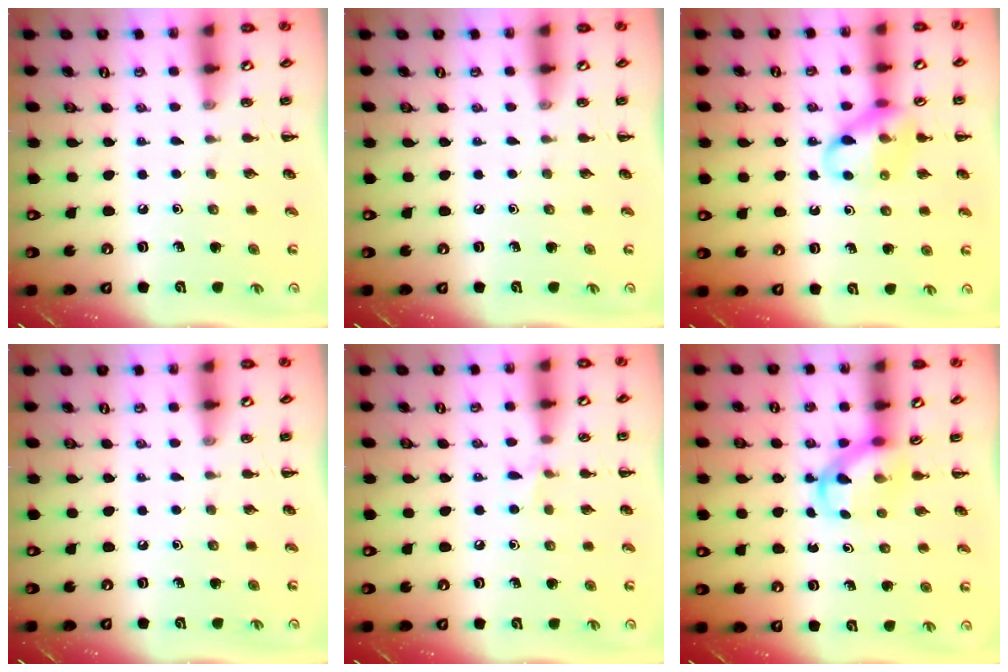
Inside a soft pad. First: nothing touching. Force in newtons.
{"total": 0.0}
{"total": 13.2, "press": 13.2, "slide": 1.4}
{"total": 0.0}
{"total": 4.2, "press": 4.0, "slide": 1.2}
{"total": 3.7, "press": 3.6, "slide": 0.7}